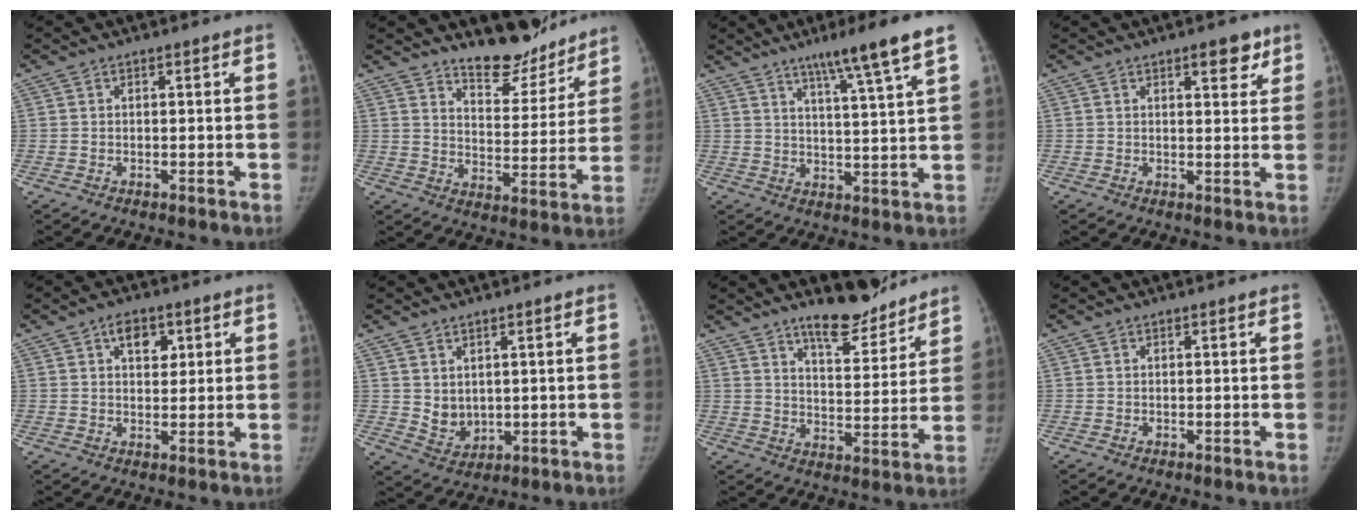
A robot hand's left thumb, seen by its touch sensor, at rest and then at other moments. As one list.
[{"total": 11.7, "force": [10.5, 3.9, 3.5], "torque": [-0.017, -0.083, 0.165]}, {"total": 10.8, "force": [7.0, -0.5, 8.2], "torque": [-0.129, -0.034, 0.109]}, {"total": 4.7, "force": [2.9, 1.9, 3.2], "torque": [-0.025, -0.015, 0.037]}, {"total": 5.3, "force": [2.4, 3.3, 3.4], "torque": [-0.029, -0.009, 0.034]}, {"total": 4.6, "force": [1.7, 3.3, 2.7], "torque": [-0.032, -0.022, 0.047]}, {"total": 11.3, "force": [9.5, 3.2, 5.3], "torque": [-0.053, -0.069, 0.151]}, {"total": 0.0}]